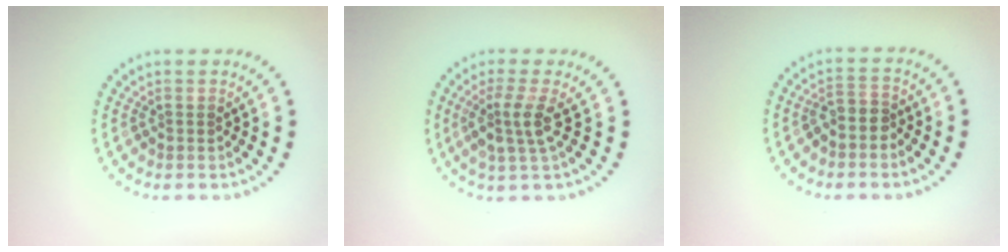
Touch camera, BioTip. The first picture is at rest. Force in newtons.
{"total": 2.7, "press": 2.1, "slide": 1.7}
{"total": 2.0, "press": 1.7, "slide": 1.1}